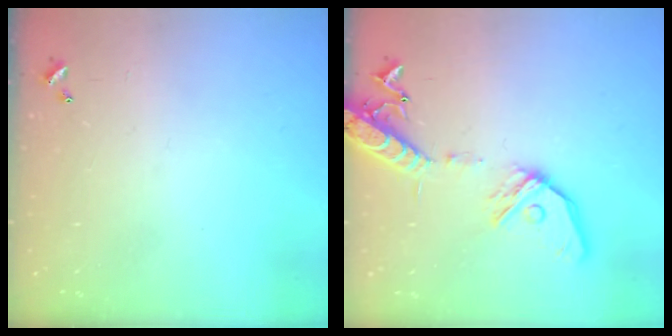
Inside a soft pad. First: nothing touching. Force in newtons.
{"total": 16.0, "press": 15.7, "slide": 3.1}